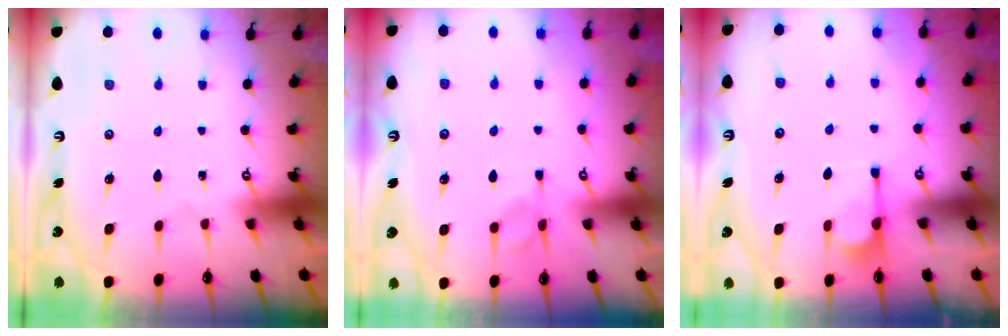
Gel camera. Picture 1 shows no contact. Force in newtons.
{"total": 2.1, "press": 2.0, "slide": 0.8}
{"total": 0.8, "press": 0.1, "slide": 0.8}